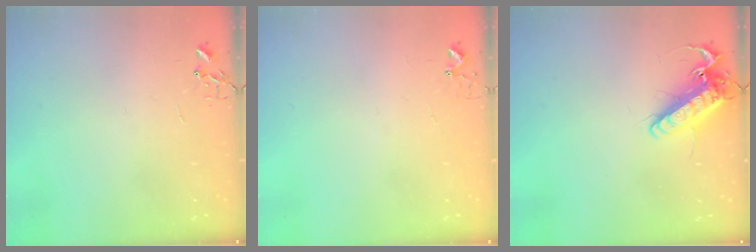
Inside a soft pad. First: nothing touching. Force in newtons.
{"total": 2.7, "press": 2.7, "slide": 0.2}
{"total": 15.7, "press": 15.5, "slide": 2.4}